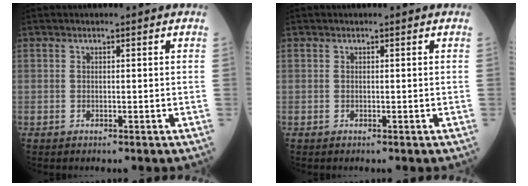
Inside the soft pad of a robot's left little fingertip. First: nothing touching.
{"total": 0.0}